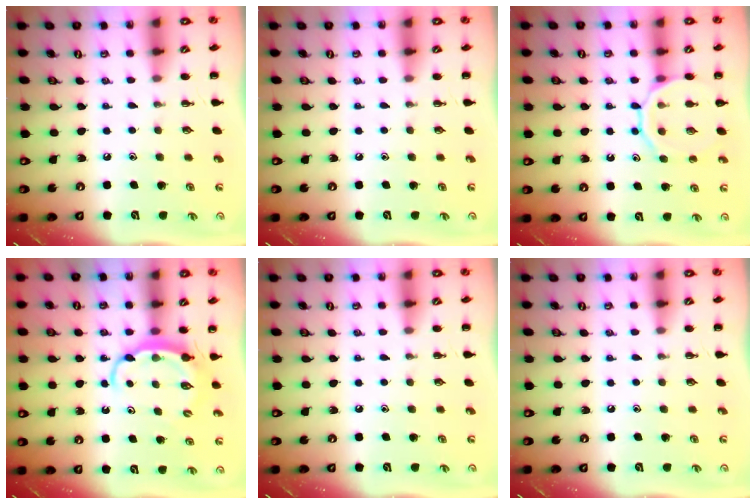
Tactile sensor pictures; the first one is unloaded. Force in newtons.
{"total": 0.0}
{"total": 12.1, "press": 12.0, "slide": 1.3}
{"total": 5.8, "press": 5.8, "slide": 0.3}
{"total": 0.0}
{"total": 0.0}